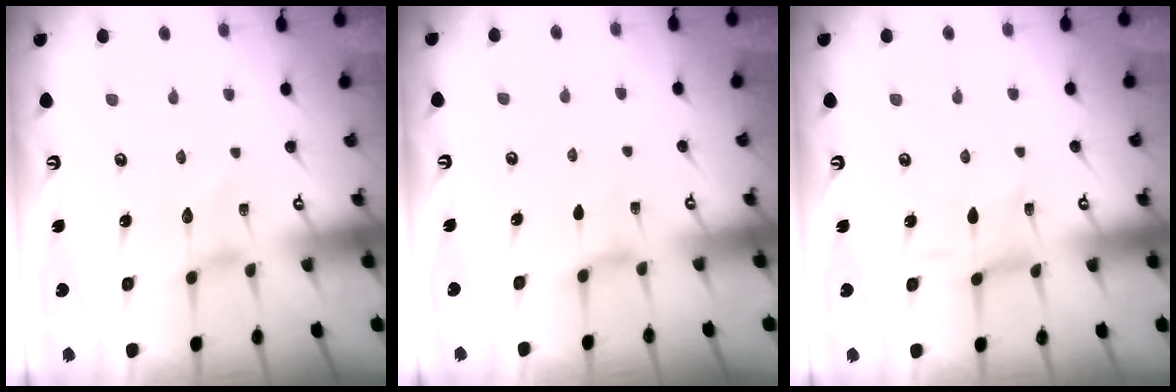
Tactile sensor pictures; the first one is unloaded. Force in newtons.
{"total": 1.4, "press": 1.4, "slide": 0.4}
{"total": 0.8, "press": 0.8, "slide": 0.3}